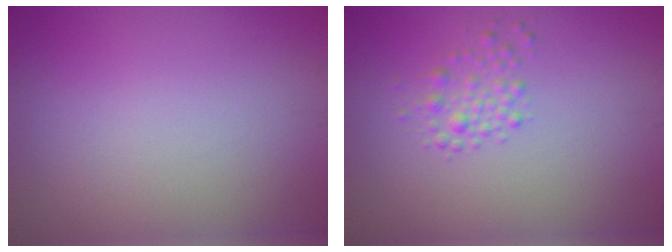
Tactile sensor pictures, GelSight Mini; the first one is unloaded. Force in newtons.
{"total": 1.8, "press": 1.8, "slide": 0.1}